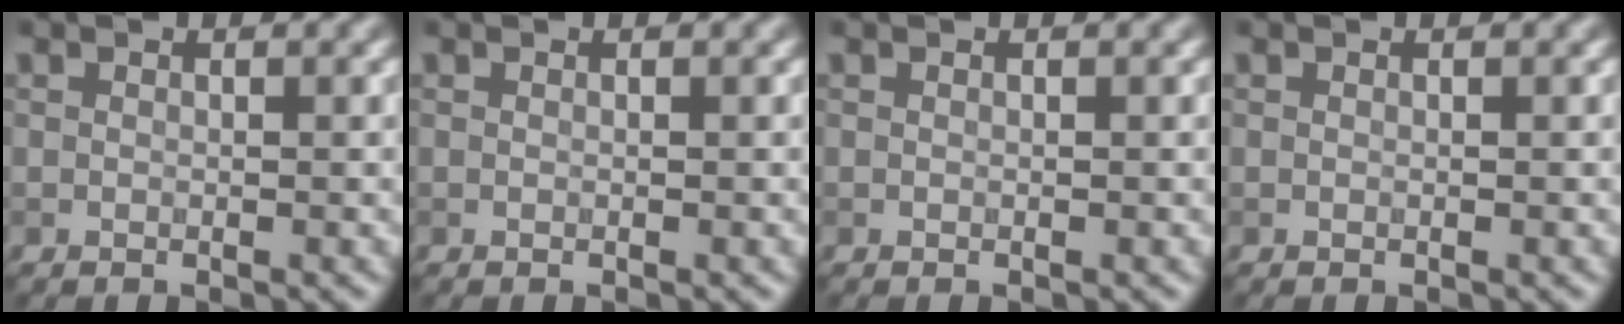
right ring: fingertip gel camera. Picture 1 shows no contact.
{"total": 0.0}
{"total": 0.0}
{"total": 0.0}